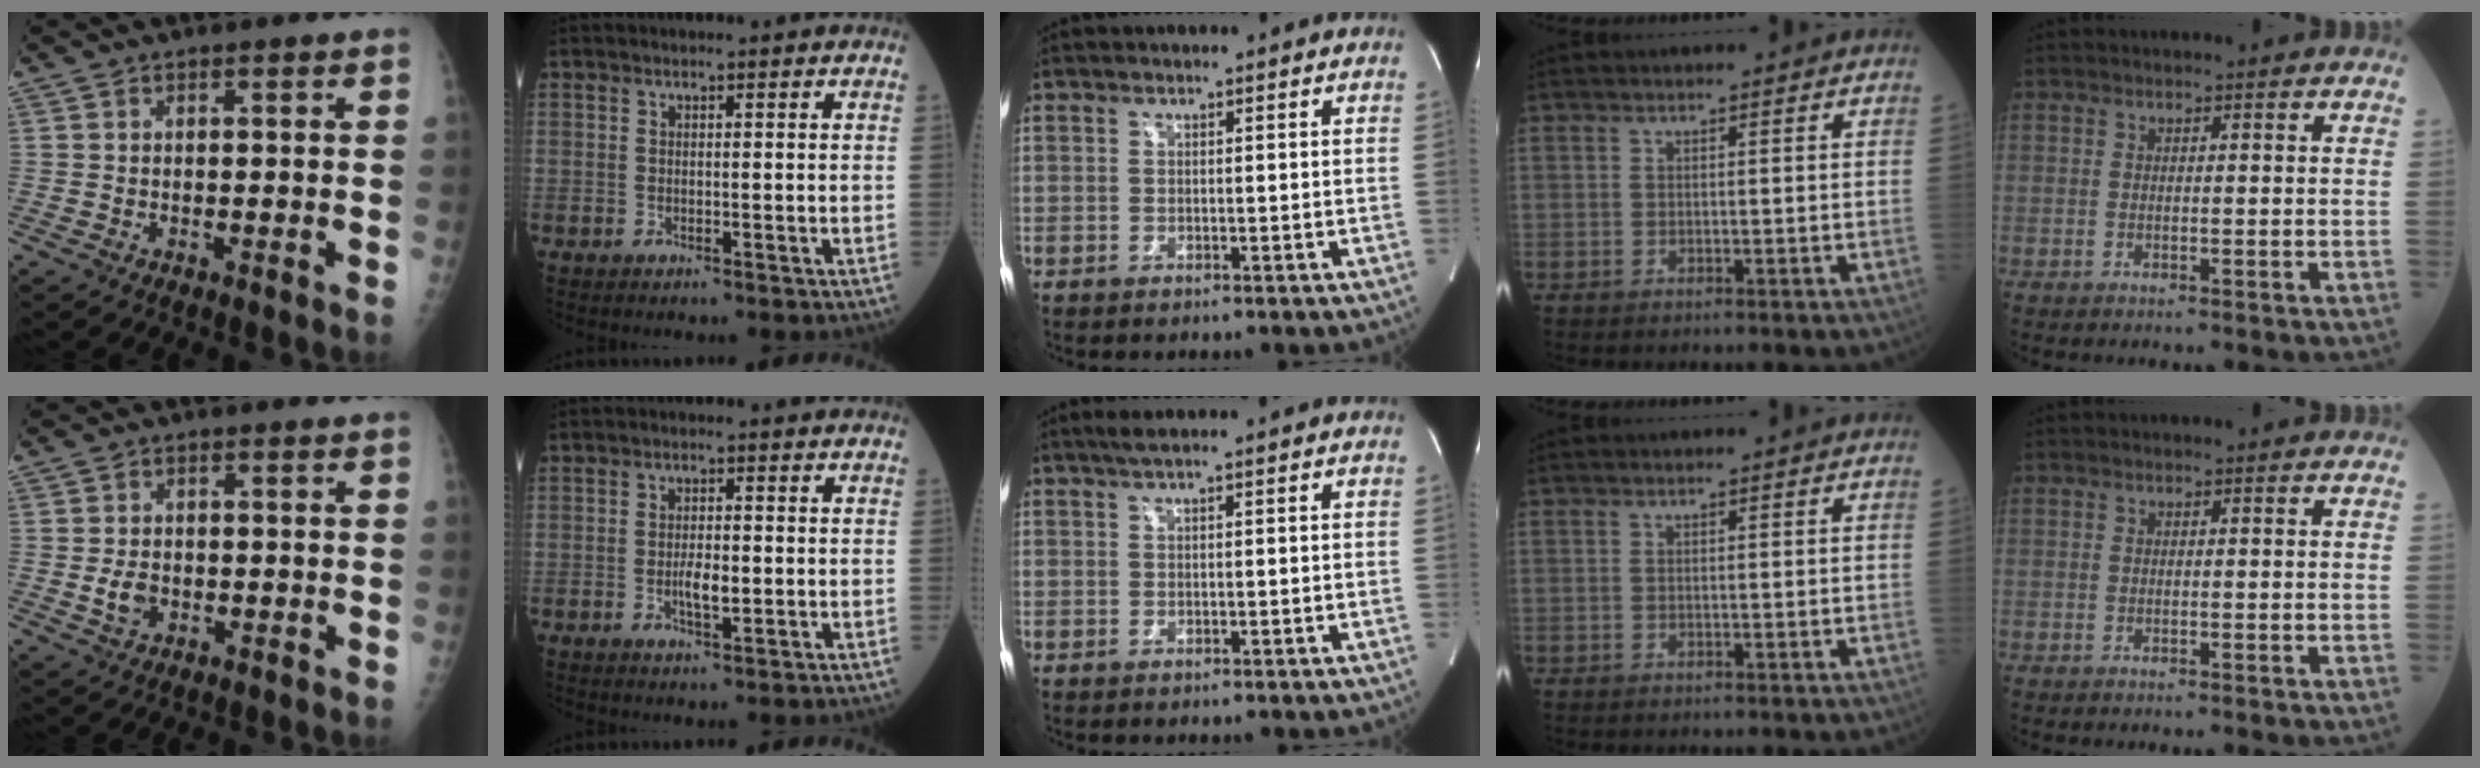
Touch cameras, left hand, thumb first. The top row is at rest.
{"thumb": {"total": 3.3, "force": [-0.8, 2.4, 2.1], "torque": [-0.033, 0.002, -0.012]}, "index": {"total": 3.1, "force": [-0.6, 1.0, 2.8], "torque": [-0.057, 0.000, -0.008]}, "middle": {"total": 1.9, "force": [1.3, -0.2, 1.4], "torque": [-0.032, 0.014, 0.025]}}